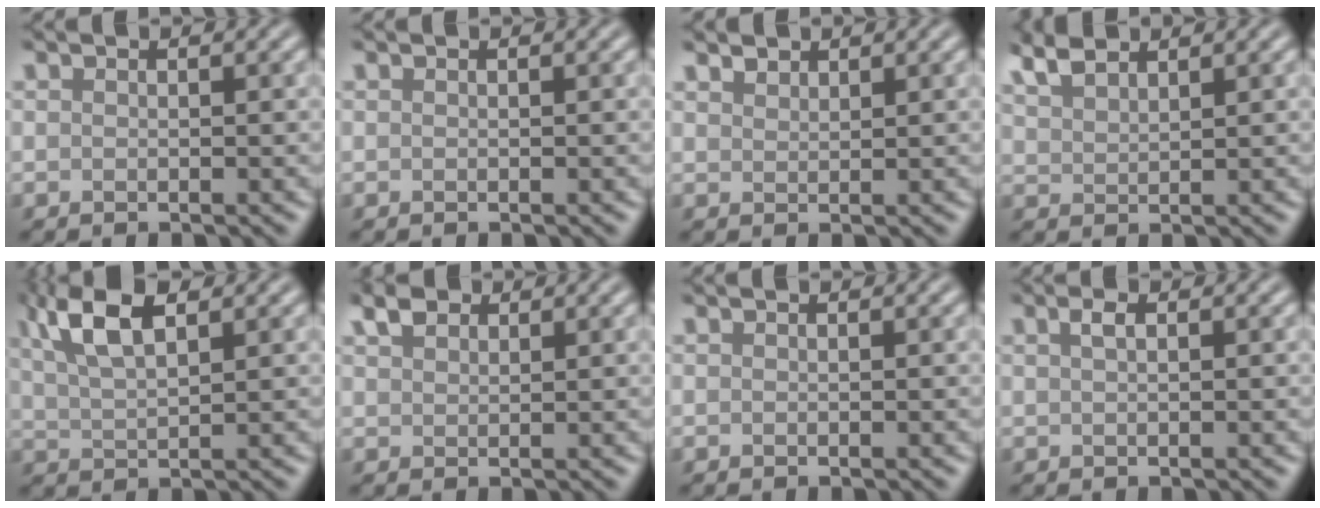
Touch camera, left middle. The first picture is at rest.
{"total": 0.0}
{"total": 1.3, "force": [1.1, 0.5, 0.2], "torque": [-0.008, 0.000, 0.026]}
{"total": 3.0, "force": [2.5, 0.9, 1.3], "torque": [-0.034, 0.011, 0.052]}
{"total": 6.0, "force": [2.9, 2.5, 4.6], "torque": [-0.101, 0.012, 0.054]}
{"total": 2.1, "force": [1.4, 1.2, 1.0], "torque": [-0.025, 0.006, 0.028]}
{"total": 0.0}
{"total": 1.1, "force": [0.4, 0.4, 0.9], "torque": [-0.020, 0.002, 0.008]}